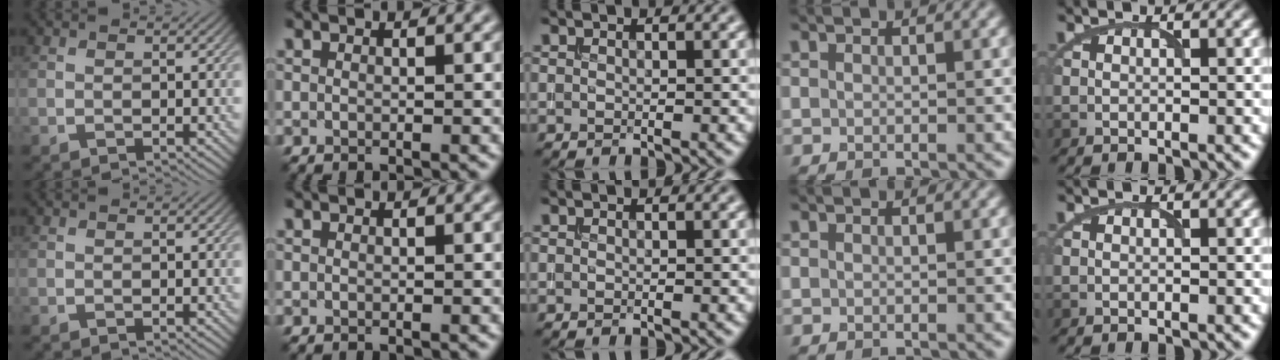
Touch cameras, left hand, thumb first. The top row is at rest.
{}